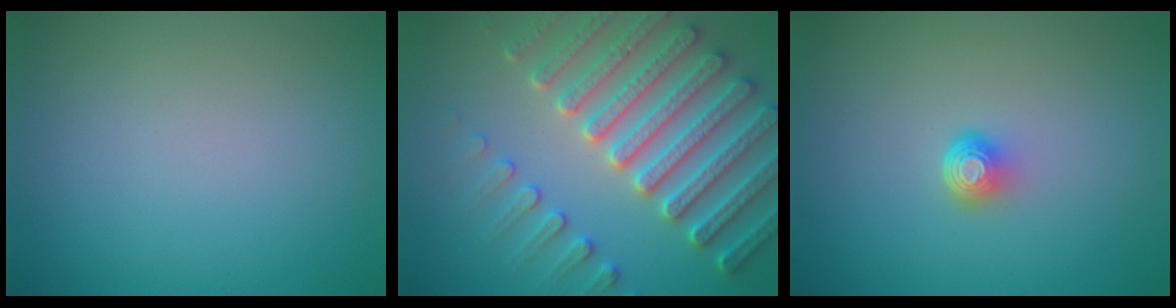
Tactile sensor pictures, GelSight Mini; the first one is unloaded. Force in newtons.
{"total": 7.5, "press": 7.2, "slide": 2.0}
{"total": 2.0, "press": 1.3, "slide": 1.6}